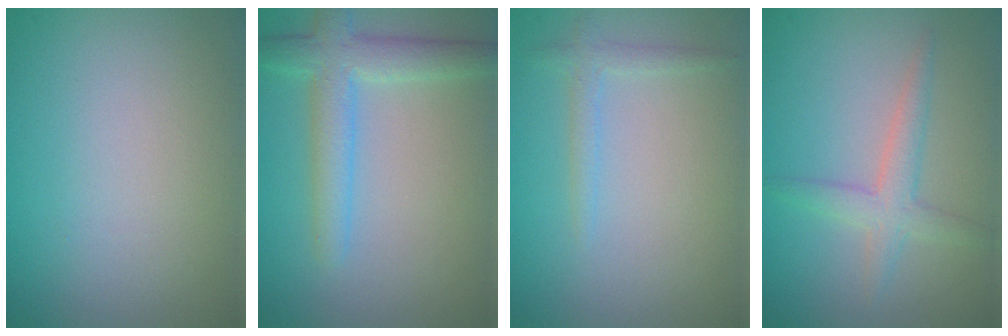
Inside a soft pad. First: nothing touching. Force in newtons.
{"total": 2.9, "press": 2.9, "slide": 0.1}
{"total": 1.3, "press": 1.3, "slide": 0.1}
{"total": 2.4, "press": 2.4, "slide": 0.1}